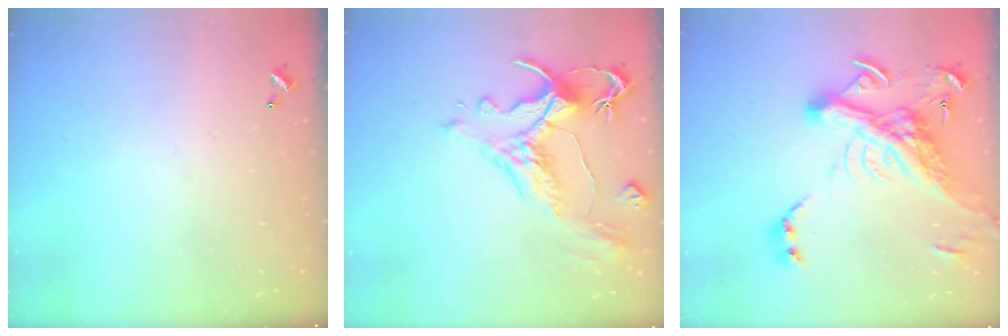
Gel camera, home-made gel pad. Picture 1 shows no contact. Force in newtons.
{"total": 1.8, "press": 0.9, "slide": 1.5}
{"total": 14.9, "press": 14.6, "slide": 2.7}